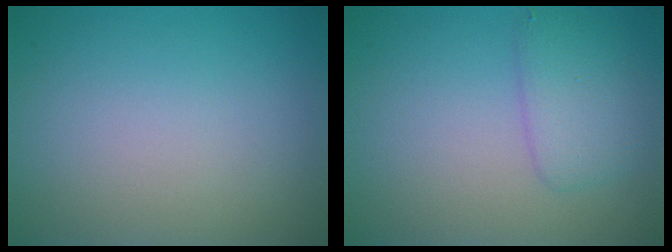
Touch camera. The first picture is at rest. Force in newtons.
{"total": 2.8, "press": 2.8, "slide": 0.1}